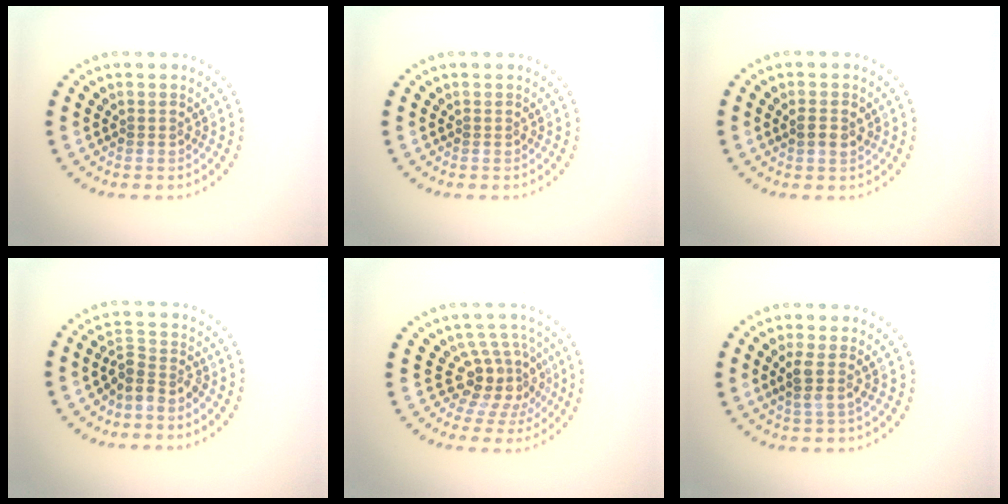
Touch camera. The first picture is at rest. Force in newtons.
{"total": 0.0}
{"total": 1.8, "press": 1.8, "slide": 0.4}
{"total": 2.6, "press": 2.0, "slide": 1.7}
{"total": 4.2, "press": 3.2, "slide": 2.7}
{"total": 2.2, "press": 1.8, "slide": 1.2}